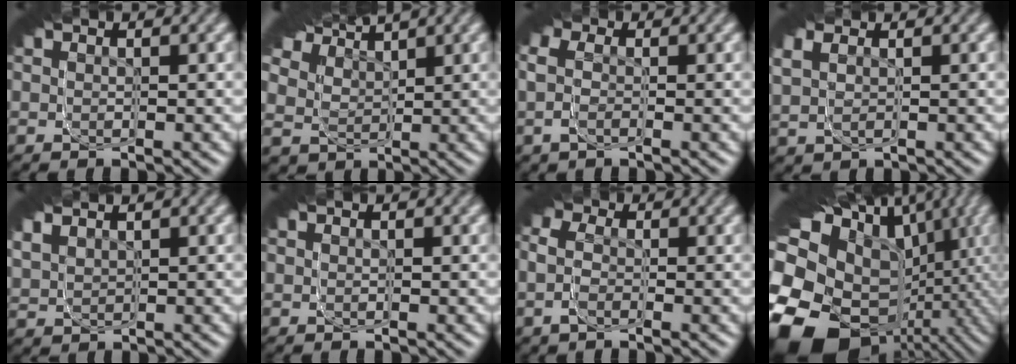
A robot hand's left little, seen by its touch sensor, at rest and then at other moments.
{"total": 10.7, "force": [0.2, 8.2, 6.9], "torque": [-0.108, 0.004, -0.007]}
{"total": 3.4, "force": [0.4, 2.2, 2.5], "torque": [-0.011, 0.016, -0.006]}
{"total": 6.2, "force": [1.1, 5.1, 3.2], "torque": [-0.085, 0.003, 0.011]}
{"total": 6.7, "force": [1.5, 5.4, 3.7], "torque": [-0.093, 0.010, 0.018]}
{"total": 0.0}
{"total": 4.8, "force": [0.2, 3.6, 3.2], "torque": [-0.014, 0.012, -0.013]}
{"total": 27.3, "force": [-5.9, 17.3, 20.3], "torque": [-0.305, -0.040, -0.087]}